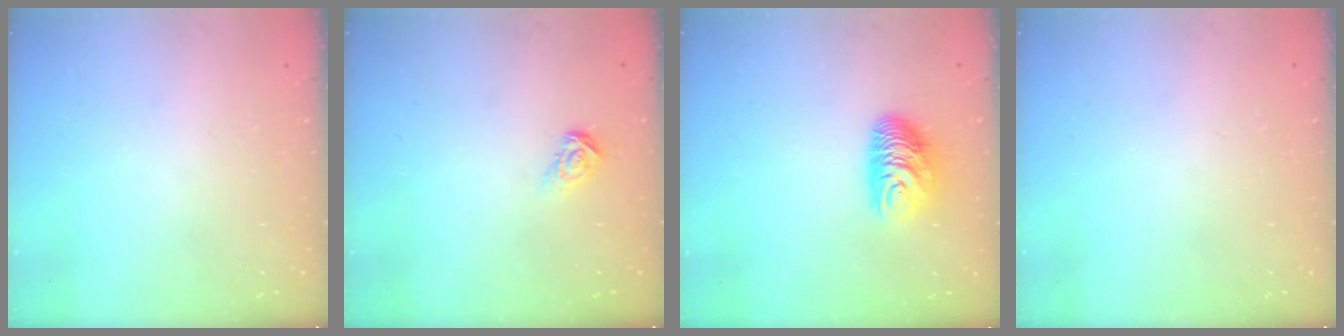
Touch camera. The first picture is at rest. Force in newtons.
{"total": 4.3, "press": 4.3, "slide": 0.5}
{"total": 10.1, "press": 10.1, "slide": 0.8}
{"total": 0.0}